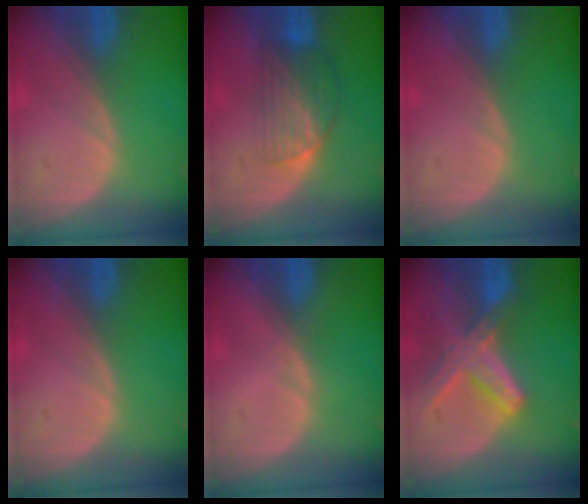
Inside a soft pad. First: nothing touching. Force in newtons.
{"total": 6.6, "press": 5.8, "slide": 3.0}
{"total": 0.0}
{"total": 0.0}
{"total": 0.7, "press": 0.5, "slide": 0.4}
{"total": 8.3, "press": 7.3, "slide": 4.0}